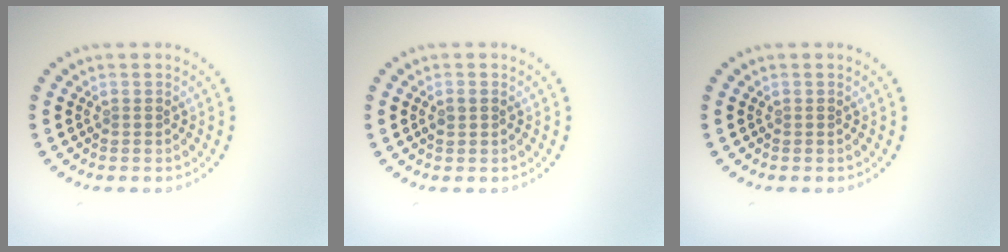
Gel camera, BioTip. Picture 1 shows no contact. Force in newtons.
{"total": 0.9, "press": 0.9, "slide": 0.3}
{"total": 0.0}